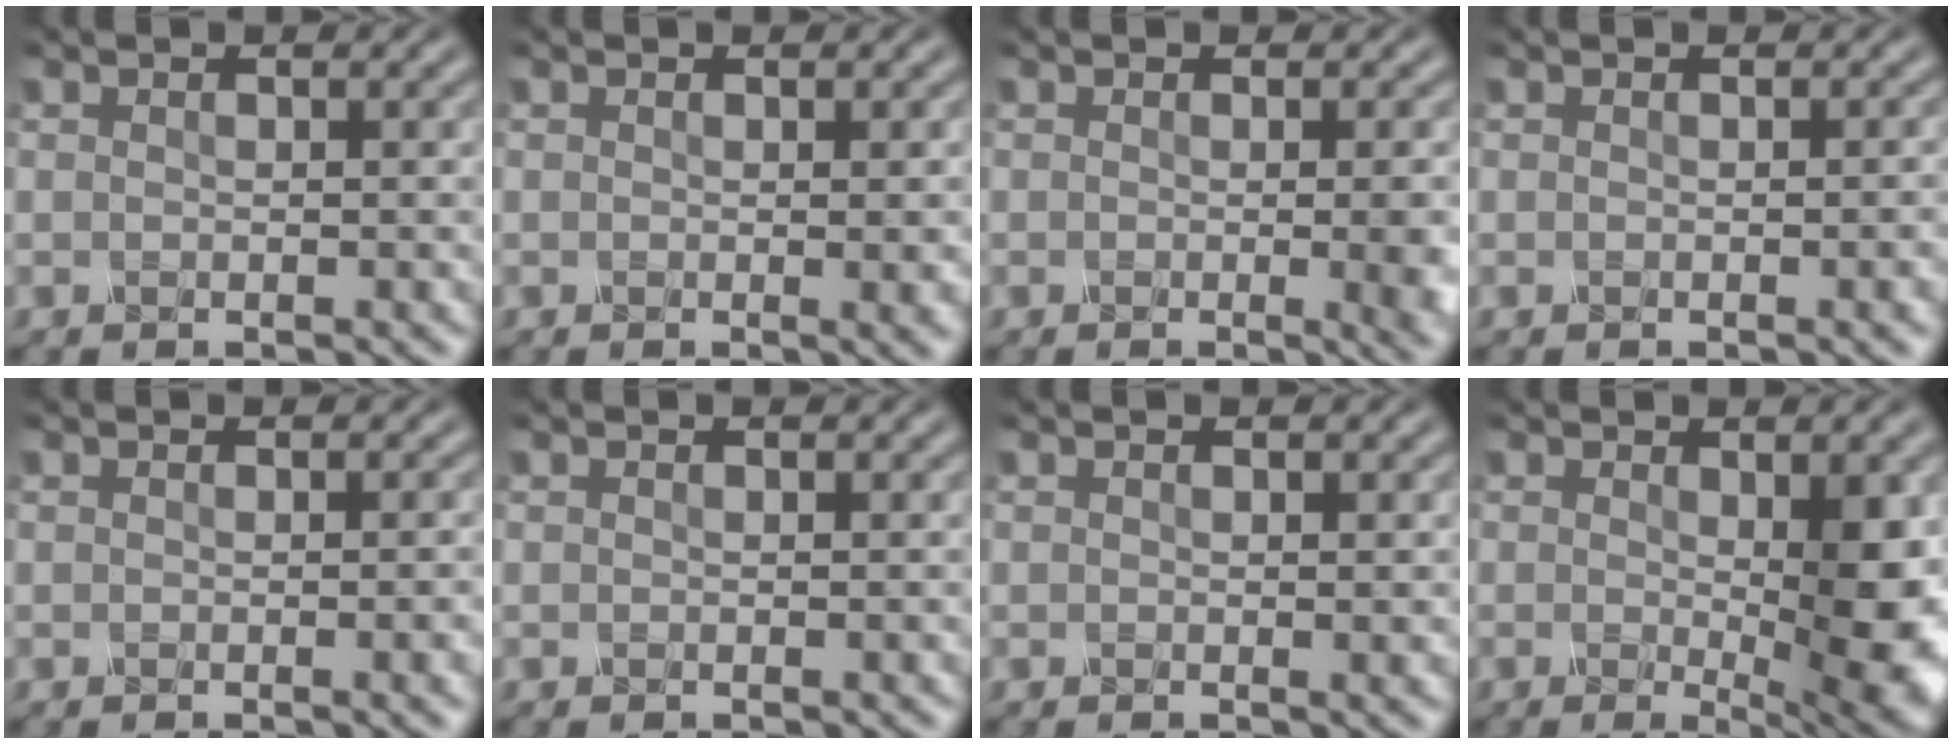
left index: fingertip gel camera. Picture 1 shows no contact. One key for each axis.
{"total": 1.4, "fx": 0.0, "fy": 0.2, "fz": 1.4, "tx": -0.017, "ty": -0.004, "tz": -0.002}
{"total": 5.6, "fx": -0.4, "fy": 2.4, "fz": 5.1, "tx": -0.033, "ty": -0.006, "tz": -0.003}
{"total": 2.1, "fx": -0.3, "fy": 0.6, "fz": 2.0, "tx": -0.016, "ty": 0.001, "tz": -0.003}
{"total": 2.2, "fx": -0.2, "fy": 0.6, "fz": 2.0, "tx": -0.017, "ty": 0.000, "tz": -0.005}
{"total": 0.0}
{"total": 0.6, "fx": 0.1, "fy": 0.1, "fz": 0.5, "tx": -0.005, "ty": -0.001, "tz": 0.001}
{"total": 7.0, "fx": -0.1, "fy": 1.7, "fz": 6.8, "tx": -0.084, "ty": -0.014, "tz": 0.003}